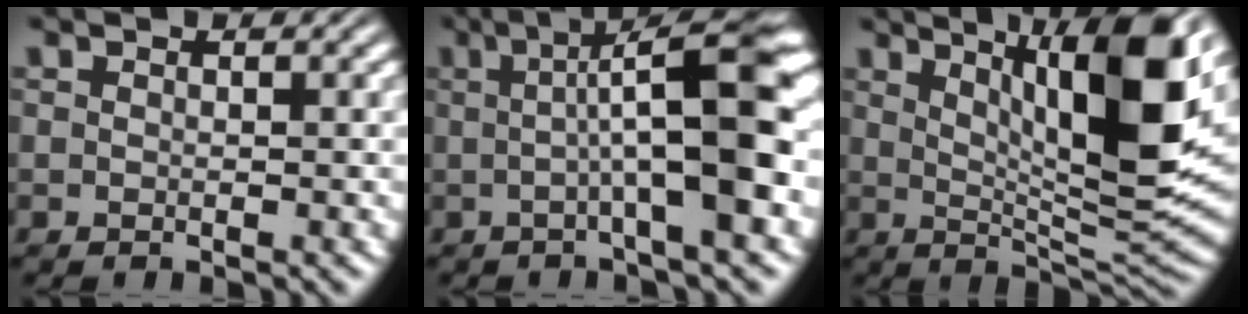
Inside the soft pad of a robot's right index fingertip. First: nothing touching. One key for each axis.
{"total": 10.7, "fx": 1.9, "fy": 1.9, "fz": 10.3, "tx": -0.119, "ty": 0.026, "tz": 0.021}
{"total": 13.6, "fx": 5.0, "fy": 2.9, "fz": 12.3, "tx": -0.157, "ty": 0.015, "tz": 0.076}